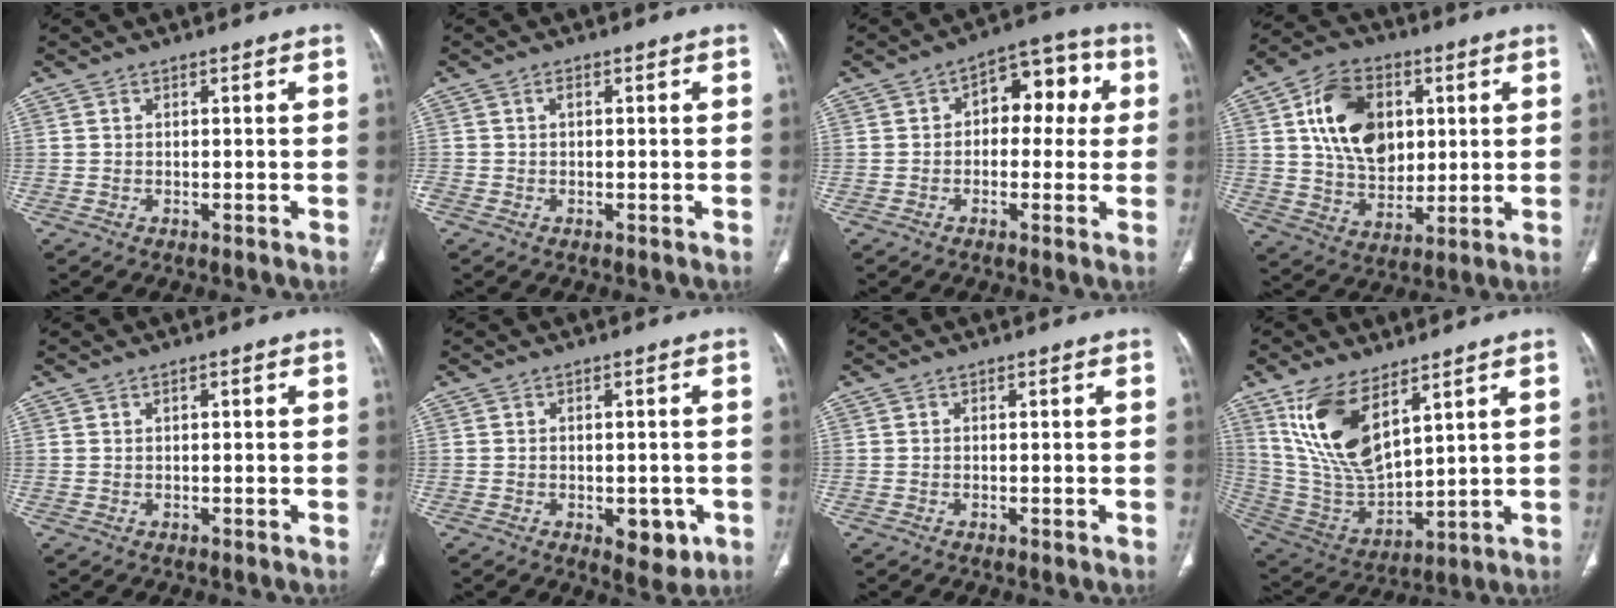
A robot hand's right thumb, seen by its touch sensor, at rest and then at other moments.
{"total": 1.2, "force": [0.2, 0.6, 1.0], "torque": [-0.022, 0.007, 0.004]}
{"total": 10.5, "force": [1.6, 6.7, 7.9], "torque": [-0.057, 0.036, 0.014]}
{"total": 16.2, "force": [4.2, 11.4, 10.8], "torque": [-0.150, -0.009, 0.077]}
{"total": 0.7, "force": [0.3, 0.3, 0.6], "torque": [-0.010, 0.002, 0.007]}
{"total": 5.8, "force": [-1.9, 3.2, 4.5], "torque": [-0.037, 0.003, -0.011]}
{"total": 0.0}
{"total": 16.5, "force": [8.8, 7.1, 12.0], "torque": [-0.222, -0.041, 0.193]}